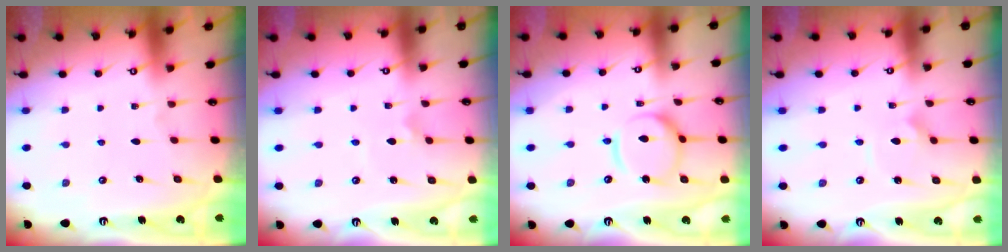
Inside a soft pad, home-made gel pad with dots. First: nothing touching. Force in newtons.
{"total": 2.4, "press": 2.4, "slide": 0.5}
{"total": 11.8, "press": 11.7, "slide": 1.2}
{"total": 2.7, "press": 2.7, "slide": 0.1}